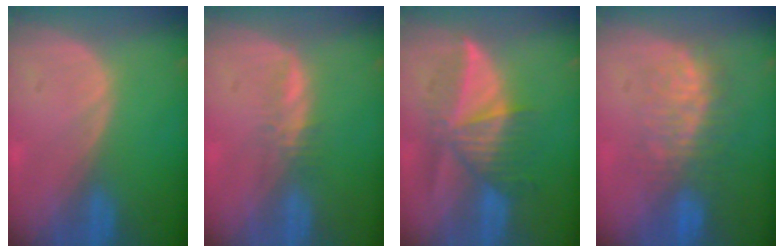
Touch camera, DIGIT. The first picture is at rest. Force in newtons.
{"total": 2.0, "press": 1.8, "slide": 0.6}
{"total": 7.3, "press": 7.2, "slide": 1.2}
{"total": 7.9, "press": 7.6, "slide": 2.1}